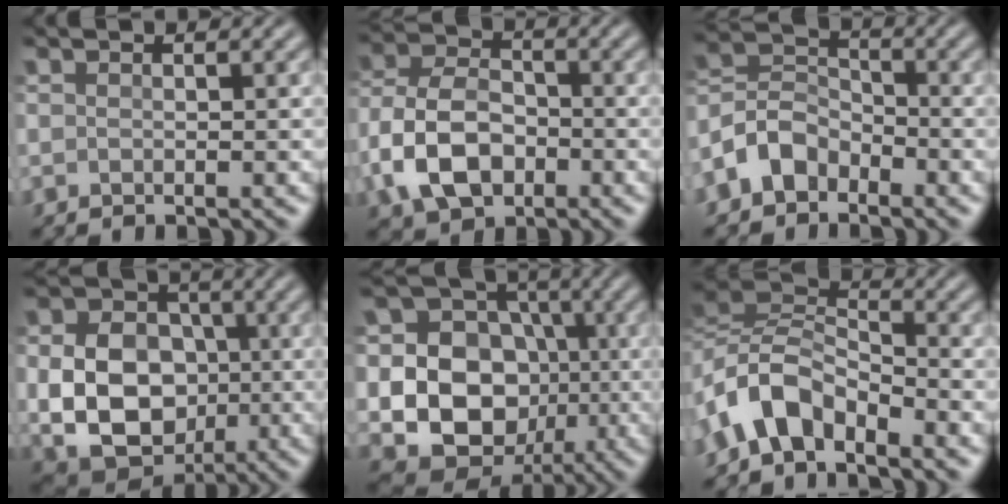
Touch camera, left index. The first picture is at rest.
{"total": 7.2, "force": [-2.5, 5.1, 4.5], "torque": [-0.097, 0.006, -0.058]}
{"total": 4.0, "force": [-2.5, 2.7, 1.5], "torque": [-0.034, 0.011, -0.063]}
{"total": 8.9, "force": [-0.5, 7.2, 5.3], "torque": [-0.091, -0.005, -0.014]}
{"total": 13.2, "force": [-0.5, 11.9, 5.7], "torque": [-0.128, 0.017, -0.019]}
{"total": 4.8, "force": [-2.9, 2.7, 2.7], "torque": [-0.047, 0.009, -0.069]}